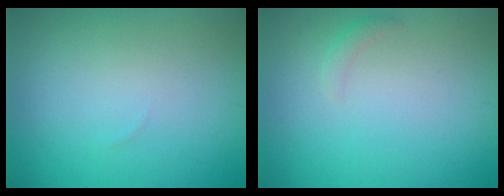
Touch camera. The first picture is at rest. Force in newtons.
{"total": 0.8, "press": 0.8, "slide": 0.0}